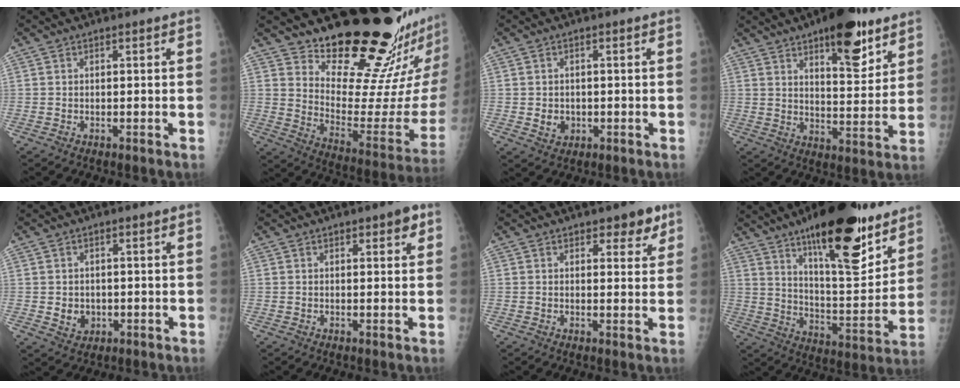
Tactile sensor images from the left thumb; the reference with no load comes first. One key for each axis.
{"total": 20.8, "fx": 16.9, "fy": 4.4, "fz": 11.3, "tx": -0.124, "ty": -0.170, "tz": 0.249}
{"total": 3.1, "fx": -0.4, "fy": 2.7, "fz": 1.5, "tx": -0.011, "ty": 0.000, "tz": 0.003}
{"total": 14.5, "fx": 8.8, "fy": 5.6, "fz": 10.1, "tx": -0.105, "ty": -0.049, "tz": 0.127}
{"total": 3.6, "fx": -0.3, "fy": 3.1, "fz": 1.8, "tx": -0.013, "ty": 0.000, "tz": 0.005}
{"total": 3.1, "fx": 1.7, "fy": 1.2, "fz": 2.3, "tx": -0.018, "ty": -0.004, "tz": 0.018}
{"total": 4.8, "fx": 3.0, "fy": 2.4, "fz": 2.9, "tx": -0.008, "ty": -0.014, "tz": 0.036}
{"total": 23.3, "fx": 15.0, "fy": 7.3, "fz": 16.2, "tx": -0.204, "ty": -0.078, "tz": 0.234}